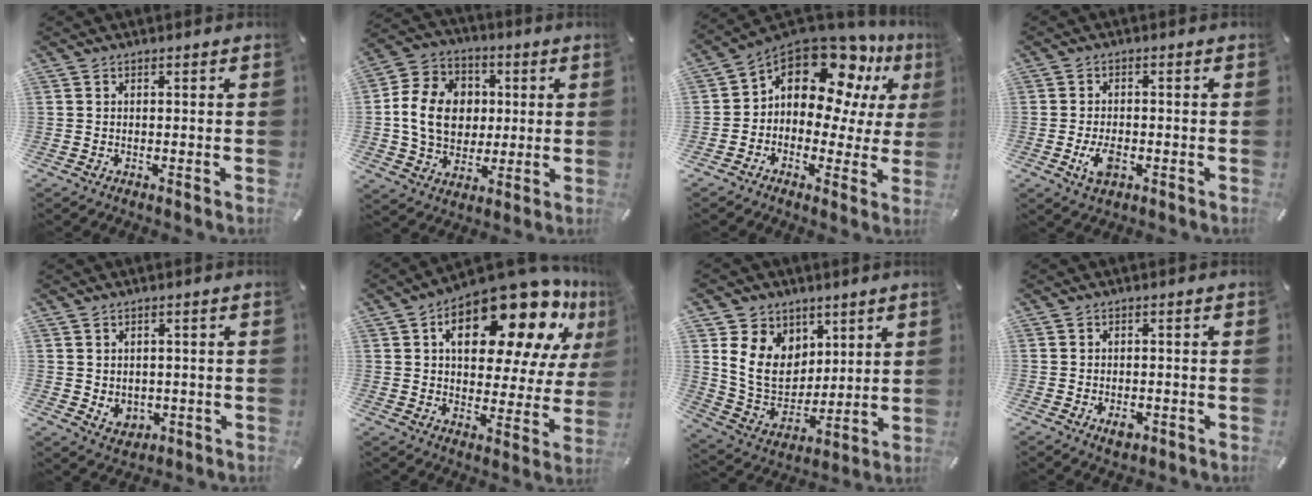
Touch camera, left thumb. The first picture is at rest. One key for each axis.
{"total": 14.6, "fx": 0.8, "fy": 12.2, "fz": 7.9, "tx": -0.158, "ty": 0.018, "tz": 0.016}
{"total": 14.5, "fx": 8.7, "fy": 8.5, "fz": 7.8, "tx": -0.137, "ty": -0.062, "tz": 0.154}
{"total": 4.7, "fx": -1.6, "fy": 2.6, "fz": 3.5, "tx": -0.086, "ty": -0.001, "tz": -0.032}
{"total": 3.7, "fx": 0.6, "fy": 3.6, "fz": 0.9, "tx": -0.013, "ty": -0.006, "tz": 0.009}
{"total": 21.7, "fx": 12.8, "fy": 10.4, "fz": 14.2, "tx": -0.196, "ty": -0.088, "tz": 0.208}
{"total": 13.2, "fx": 4.7, "fy": 11.0, "fz": 5.6, "tx": -0.125, "ty": -0.025, "tz": 0.096}
{"total": 2.8, "fx": -1.1, "fy": 1.8, "fz": 1.8, "tx": -0.031, "ty": 0.005, "tz": -0.018}